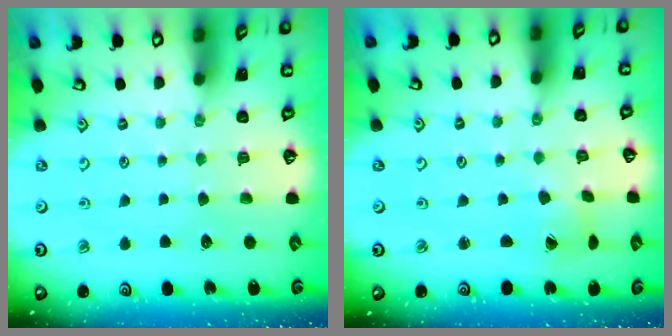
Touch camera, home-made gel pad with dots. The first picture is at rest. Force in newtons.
{"total": 1.7, "press": 1.7, "slide": 0.2}